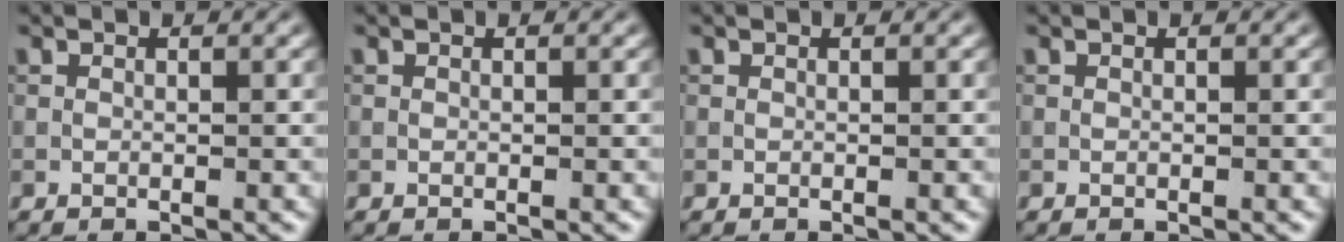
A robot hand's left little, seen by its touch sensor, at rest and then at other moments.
{"total": 0.0}
{"total": 0.0}
{"total": 0.0}